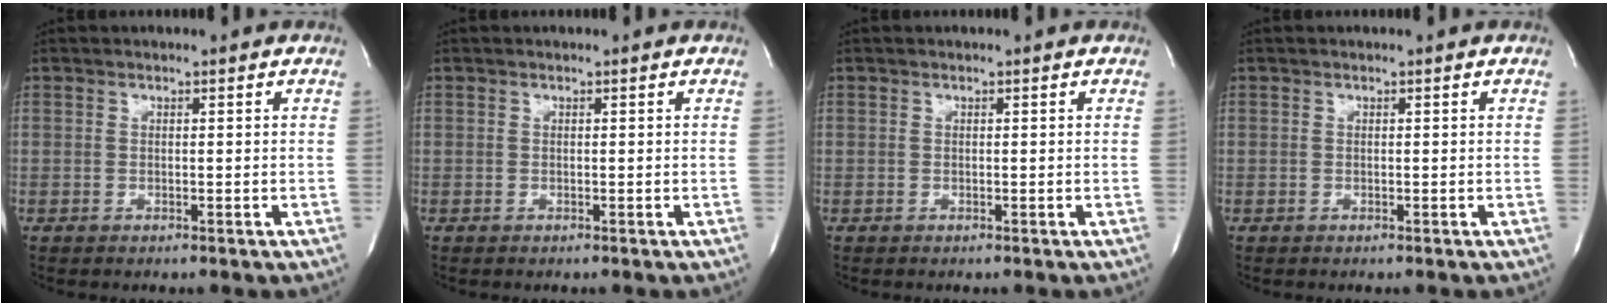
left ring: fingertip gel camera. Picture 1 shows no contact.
{"total": 0.0}
{"total": 0.0}
{"total": 0.0}